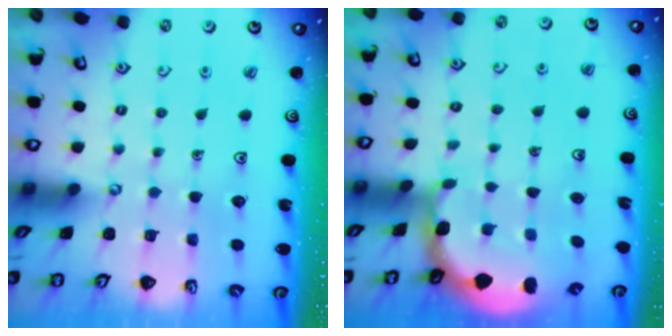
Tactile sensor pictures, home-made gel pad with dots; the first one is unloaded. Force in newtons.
{"total": 2.1, "press": 2.1, "slide": 0.4}